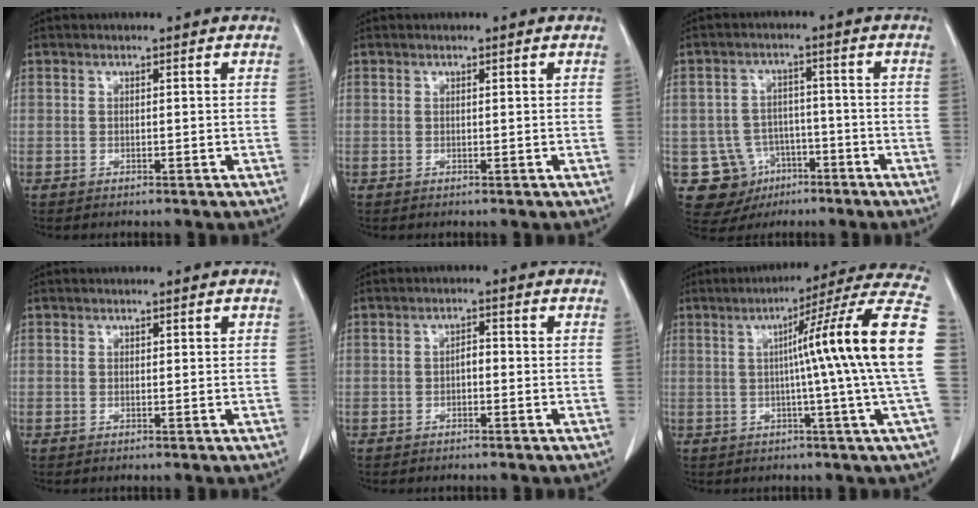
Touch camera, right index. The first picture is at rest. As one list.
[{"total": 0.0}, {"total": 10.0, "force": [-4.1, 9.0, 1.7], "torque": [-0.043, 0.021, -0.046]}, {"total": 0.6, "force": [0.3, 0.2, 0.4], "torque": [-0.004, 0.000, 0.004]}, {"total": 1.7, "force": [-0.4, 0.8, 1.5], "torque": [-0.020, 0.005, -0.008]}, {"total": 18.7, "force": [1.0, -2.5, 18.5], "torque": [-0.232, 0.015, -0.002]}]